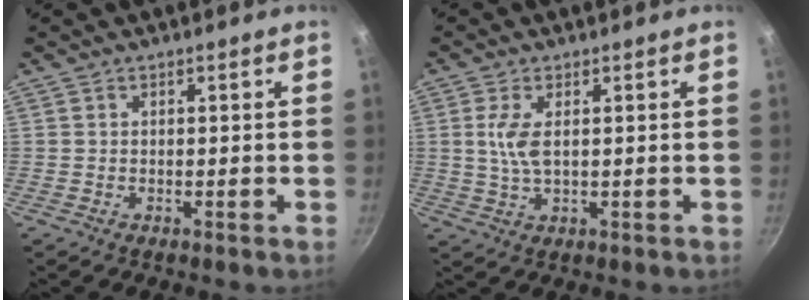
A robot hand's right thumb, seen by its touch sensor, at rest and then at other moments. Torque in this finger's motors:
{"motor_torque": [-0.52, 0.73, 0.01, 0.20, 0.20]}